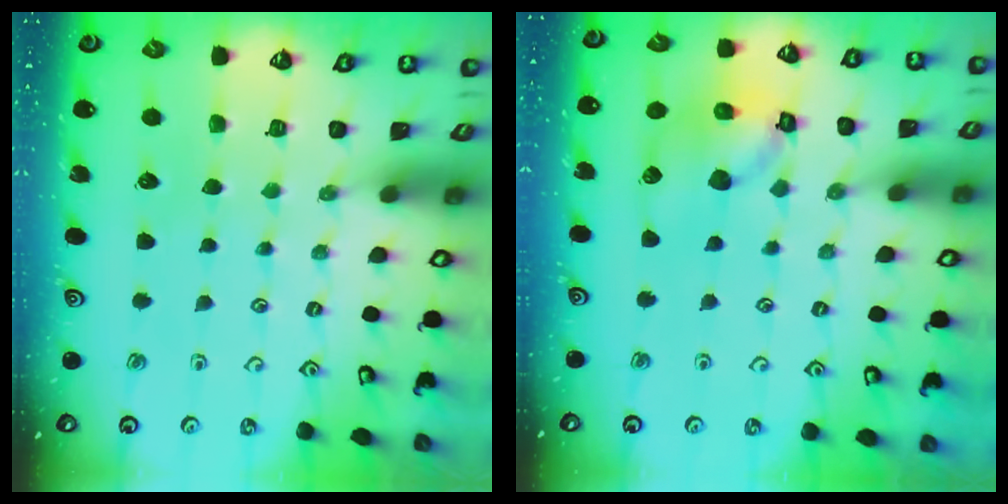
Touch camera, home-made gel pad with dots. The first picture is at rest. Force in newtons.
{"total": 13.8, "press": 13.7, "slide": 1.7}